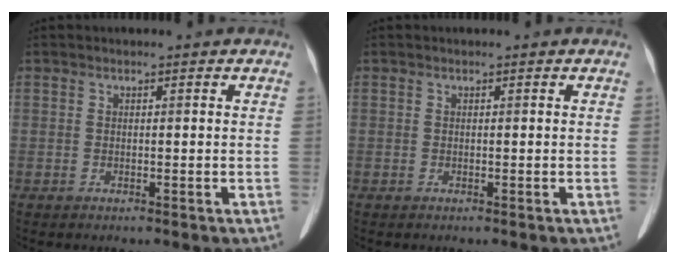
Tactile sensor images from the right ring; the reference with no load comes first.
{"total": 0.0}